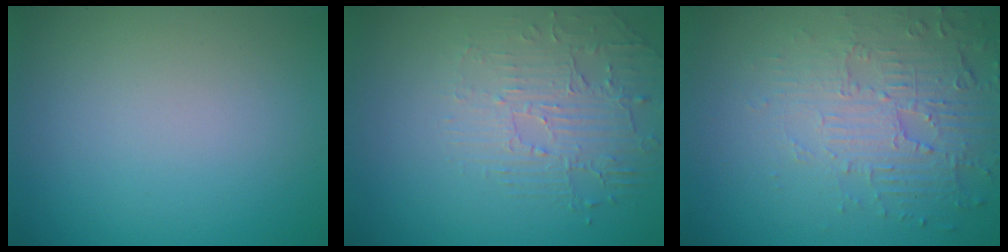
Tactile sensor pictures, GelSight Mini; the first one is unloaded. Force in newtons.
{"total": 2.2, "press": 1.7, "slide": 1.5}
{"total": 5.5, "press": 3.6, "slide": 4.1}